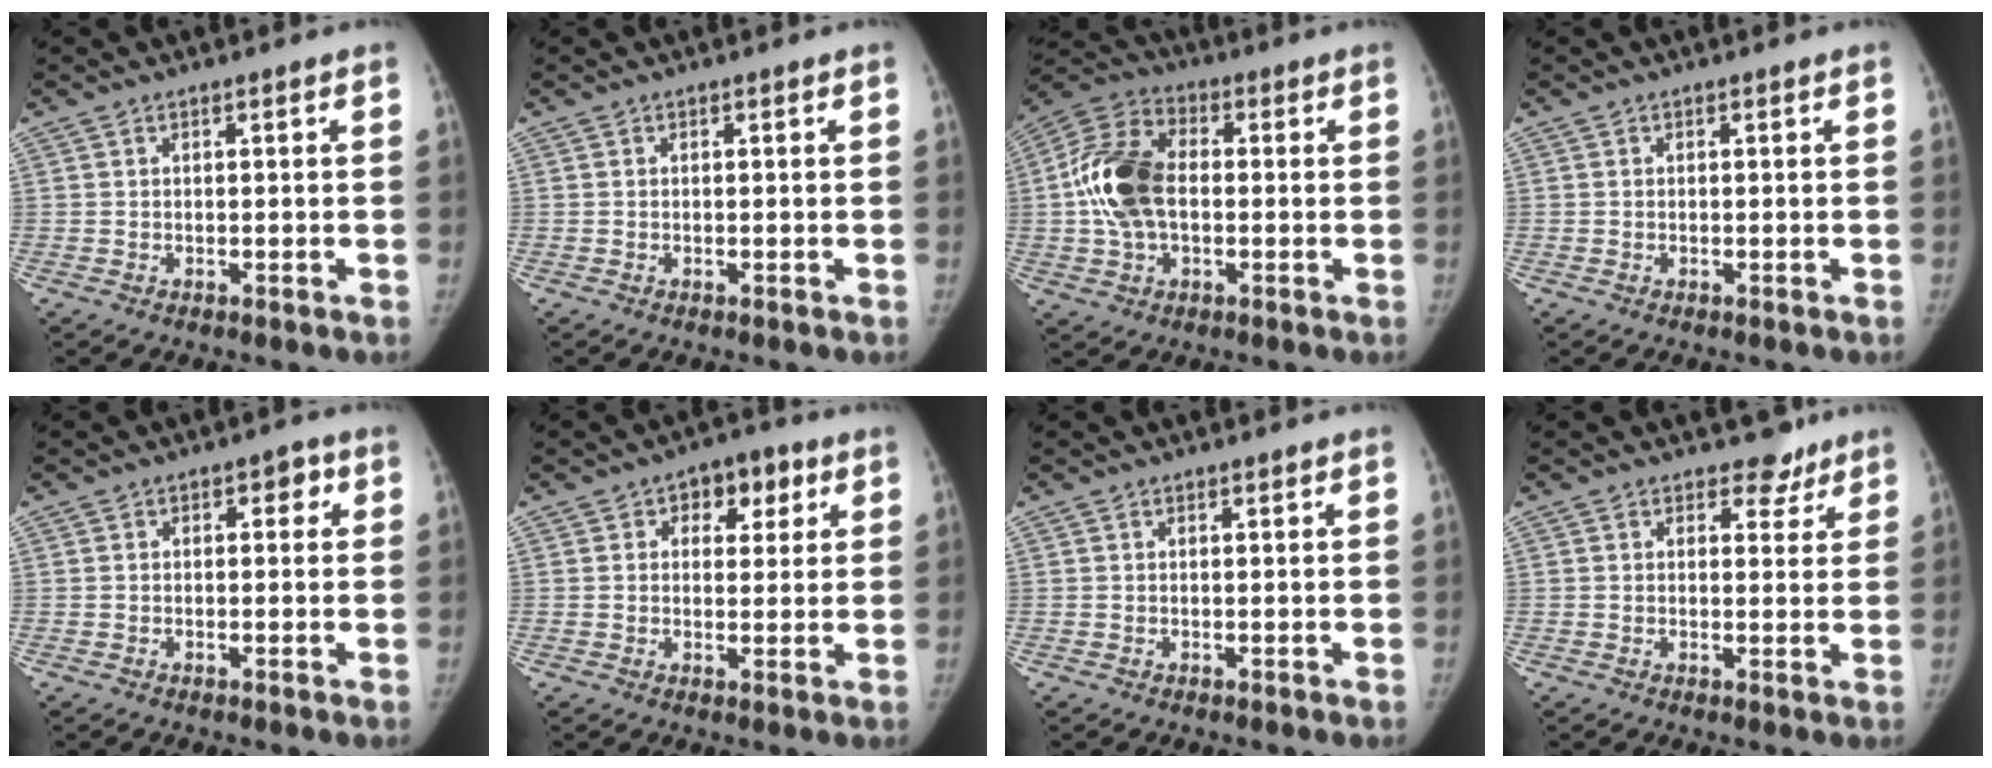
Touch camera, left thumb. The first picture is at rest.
{"total": 0.0}
{"total": 13.6, "force": [0.0, 8.8, 10.4], "torque": [-0.204, 0.024, -0.006]}
{"total": 0.0}
{"total": 2.4, "force": [0.6, 1.5, 1.8], "torque": [0.002, 0.004, 0.000]}
{"total": 6.6, "force": [2.7, 4.5, 4.0], "torque": [-0.007, -0.004, 0.031]}
{"total": 0.0}
{"total": 3.6, "force": [2.7, 2.2, 0.5], "torque": [0.020, -0.017, 0.032]}